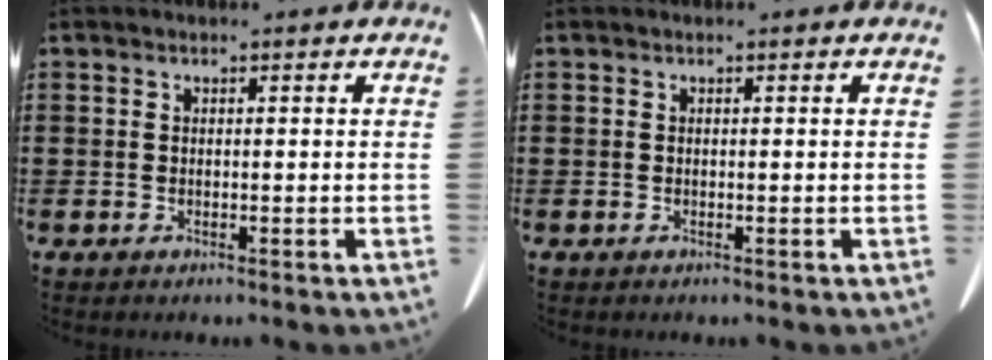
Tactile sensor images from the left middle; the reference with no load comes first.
{"total": 0.0}